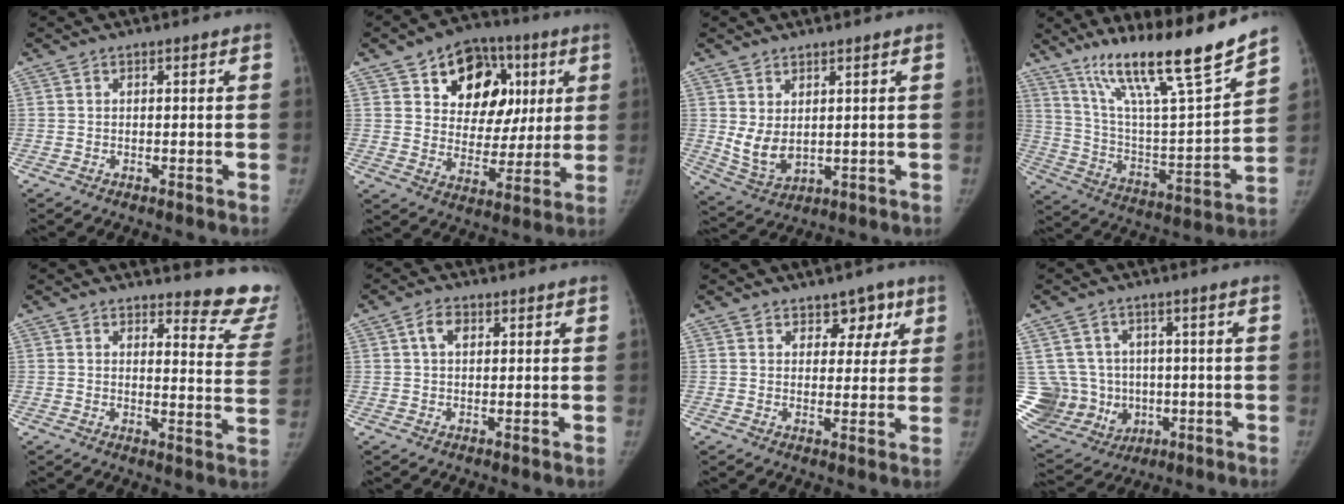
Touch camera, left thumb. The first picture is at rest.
{"total": 18.2, "force": [6.8, 13.0, 10.6], "torque": [-0.097, -0.004, 0.108]}
{"total": 6.4, "force": [1.7, 3.7, 4.9], "torque": [-0.084, -0.022, 0.049]}
{"total": 22.7, "force": [17.1, 1.8, 14.8], "torque": [-0.219, -0.077, 0.300]}
{"total": 12.5, "force": [12.1, 2.8, 2.0], "torque": [0.022, -0.132, 0.108]}
{"total": 3.1, "force": [1.1, 2.0, 2.2], "torque": [-0.037, 0.007, 0.018]}
{"total": 5.2, "force": [3.0, 3.6, 2.3], "torque": [0.009, -0.013, 0.040]}
{"total": 17.0, "force": [-1.1, 15.6, 6.8], "torque": [-0.143, 0.023, 0.013]}